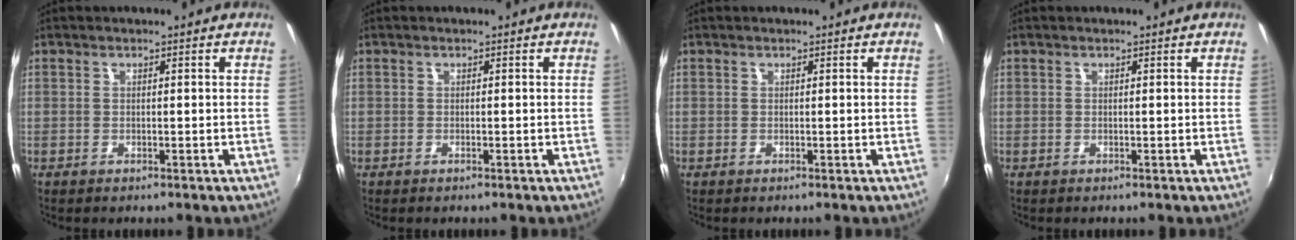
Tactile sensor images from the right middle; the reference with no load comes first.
{"total": 0.0}
{"total": 0.0}
{"total": 0.0}